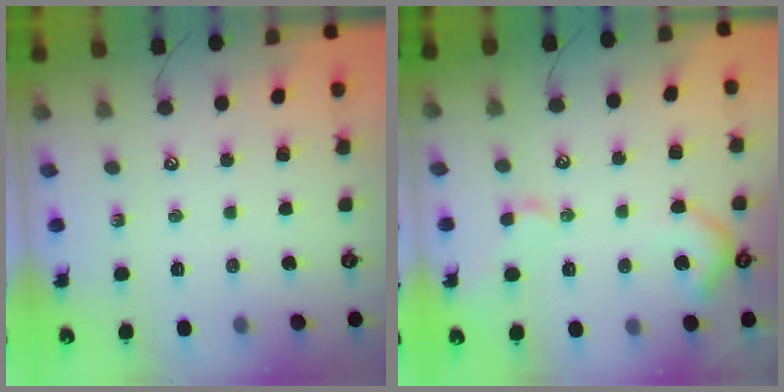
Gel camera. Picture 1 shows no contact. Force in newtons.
{"total": 6.1, "press": 6.0, "slide": 1.2}